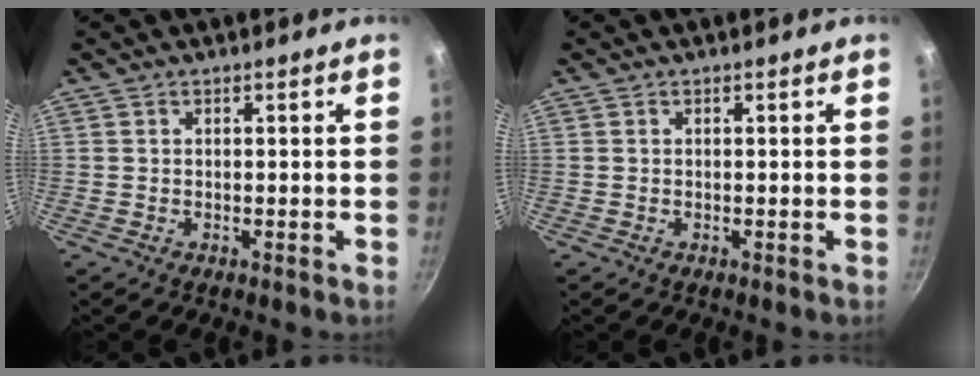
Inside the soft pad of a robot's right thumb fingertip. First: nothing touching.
{"total": 0.0}